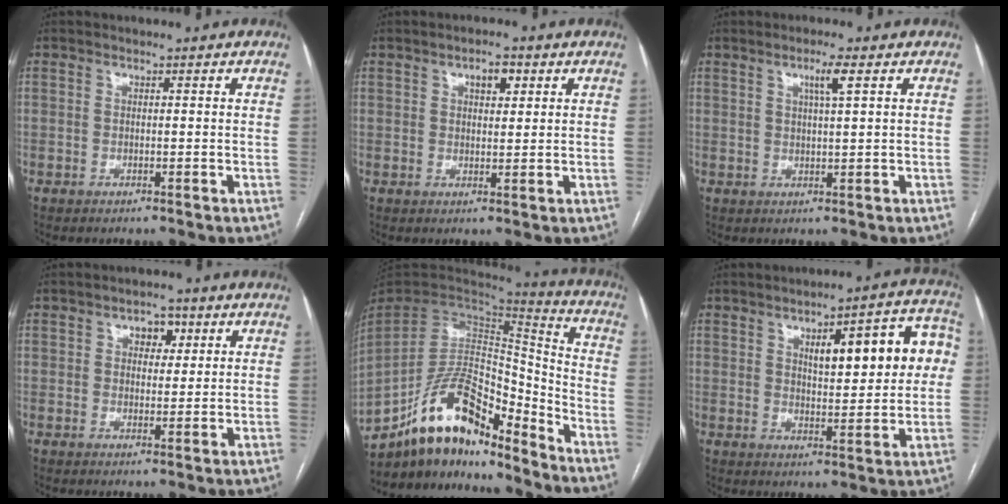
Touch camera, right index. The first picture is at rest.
{"total": 3.1, "force": [1.3, 1.4, 2.4], "torque": [-0.040, 0.006, 0.020]}
{"total": 2.9, "force": [1.3, -0.2, 2.6], "torque": [-0.051, -0.001, 0.021]}
{"total": 3.4, "force": [1.4, 2.2, 2.2], "torque": [-0.031, 0.009, 0.020]}
{"total": 17.3, "force": [-14.0, 5.2, 8.6], "torque": [-0.158, 0.042, -0.251]}
{"total": 13.0, "force": [3.2, 4.0, 12.0], "torque": [-0.150, 0.033, 0.043]}